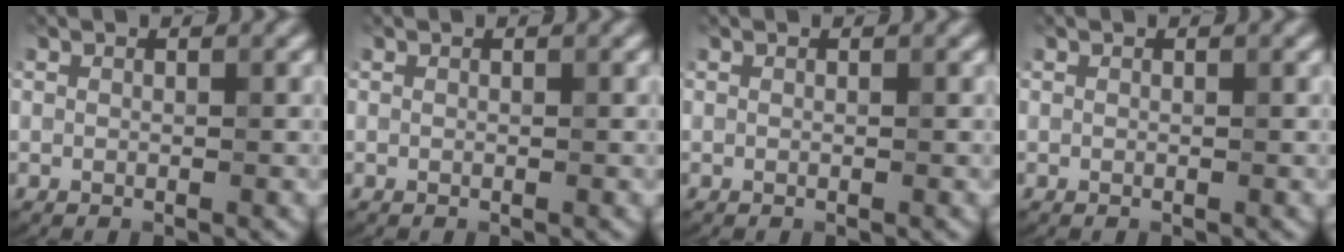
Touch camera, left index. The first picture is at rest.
{"total": 0.0}
{"total": 0.0}
{"total": 0.0}